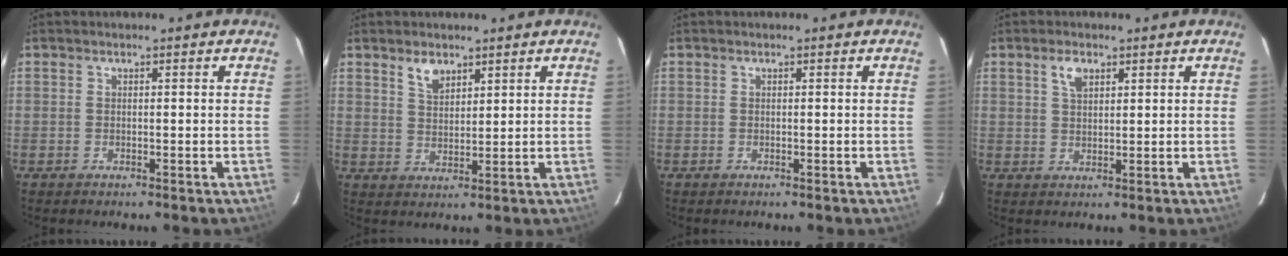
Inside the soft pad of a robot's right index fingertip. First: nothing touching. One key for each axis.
{"total": 4.0, "fx": 2.8, "fy": 1.9, "fz": 2.1, "tx": -0.037, "ty": 0.003, "tz": 0.053}
{"total": 0.0}
{"total": 3.4, "fx": 1.9, "fy": 1.8, "fz": 2.2, "tx": -0.040, "ty": 0.007, "tz": 0.035}